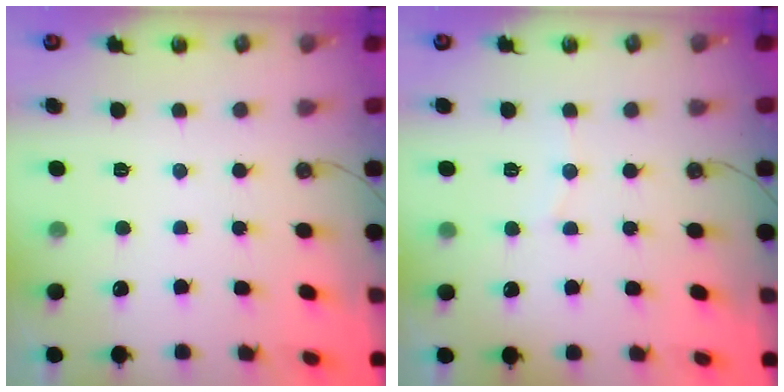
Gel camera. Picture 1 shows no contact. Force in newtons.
{"total": 4.5, "press": 4.2, "slide": 1.6}